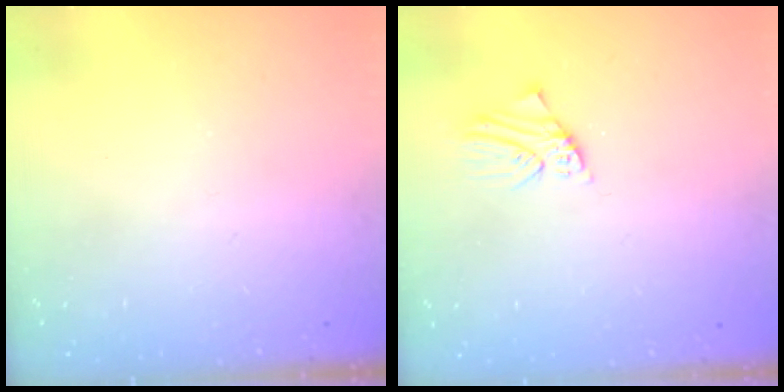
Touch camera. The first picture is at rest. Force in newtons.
{"total": 0.8, "press": 0.8, "slide": 0.1}